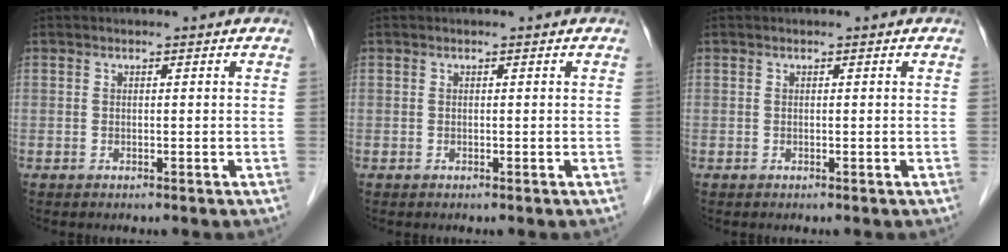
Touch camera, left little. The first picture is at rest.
{"total": 0.0}
{"total": 0.0}